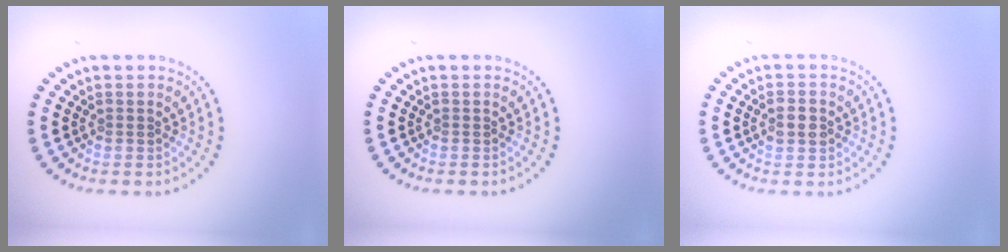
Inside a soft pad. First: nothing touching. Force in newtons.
{"total": 0.0}
{"total": 2.4, "press": 2.4, "slide": 0.1}